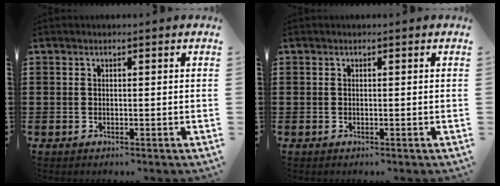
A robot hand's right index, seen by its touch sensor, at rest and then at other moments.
{"total": 0.0}